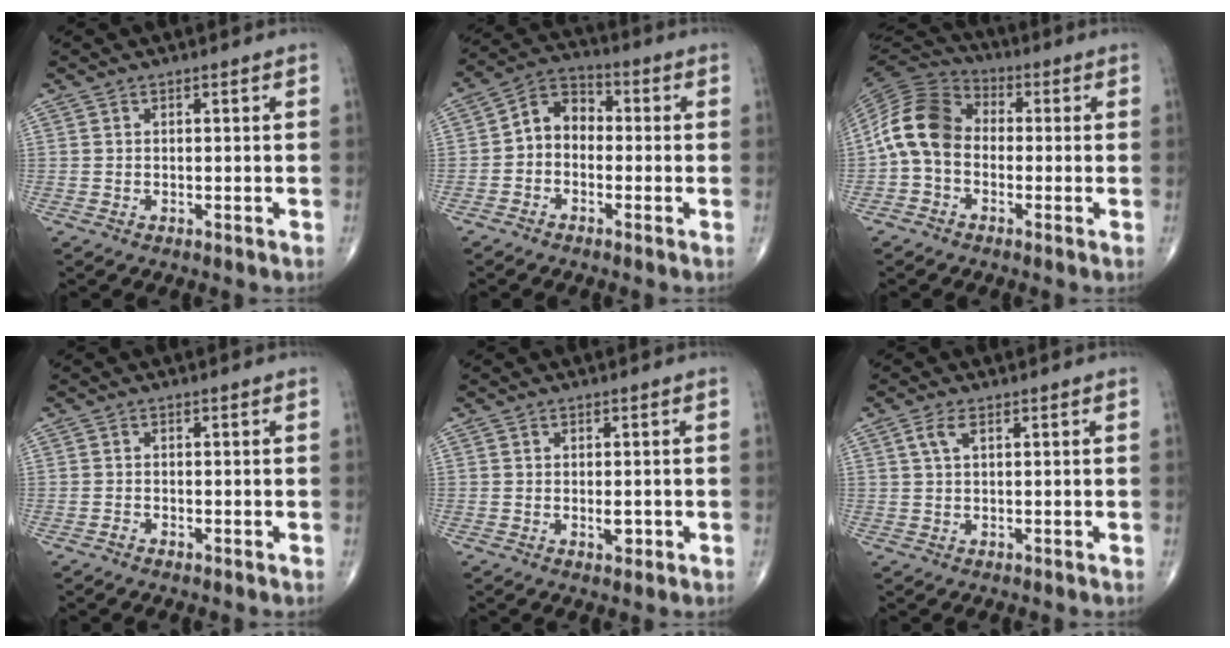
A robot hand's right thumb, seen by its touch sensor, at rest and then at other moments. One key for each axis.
{"total": 7.0, "fx": -0.9, "fy": 5.4, "fz": 4.4, "tx": -0.045, "ty": 0.031, "tz": -0.036}
{"total": 11.3, "fx": -1.3, "fy": 8.4, "fz": 7.5, "tx": -0.140, "ty": 0.030, "tz": -0.042}
{"total": 0.7, "fx": -0.5, "fy": 0.3, "fz": 0.3, "tx": -0.010, "ty": 0.002, "tz": -0.013}
{"total": 2.0, "fx": -0.5, "fy": 1.0, "fz": 1.7, "tx": -0.025, "ty": -0.002, "tz": -0.005}
{"total": 2.6, "fx": 1.1, "fy": 1.1, "fz": 2.1, "tx": -0.050, "ty": 0.011, "tz": 0.026}